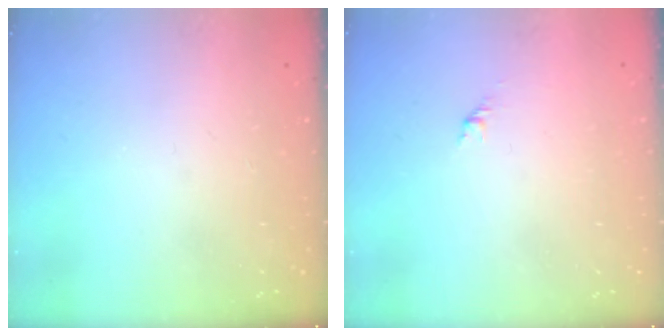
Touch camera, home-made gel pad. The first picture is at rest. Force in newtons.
{"total": 1.7, "press": 1.6, "slide": 0.7}